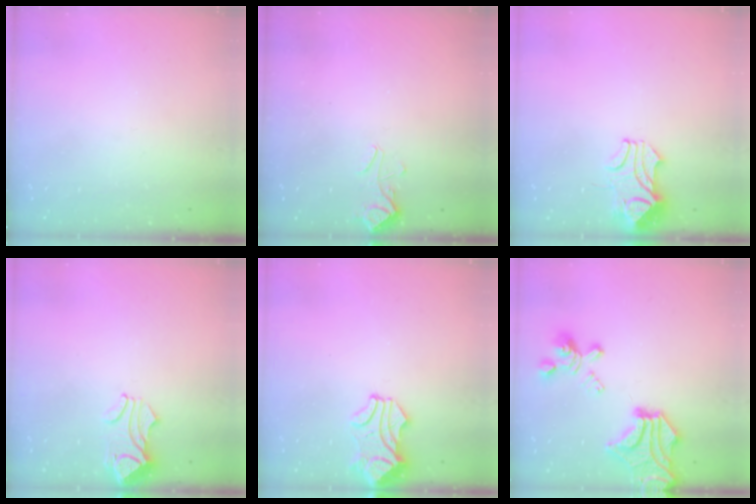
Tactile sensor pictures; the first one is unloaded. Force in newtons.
{"total": 2.5, "press": 2.5, "slide": 0.4}
{"total": 2.1, "press": 1.9, "slide": 0.8}
{"total": 0.9, "press": 0.8, "slide": 0.5}
{"total": 1.0, "press": 0.8, "slide": 0.6}
{"total": 12.5, "press": 12.1, "slide": 3.1}